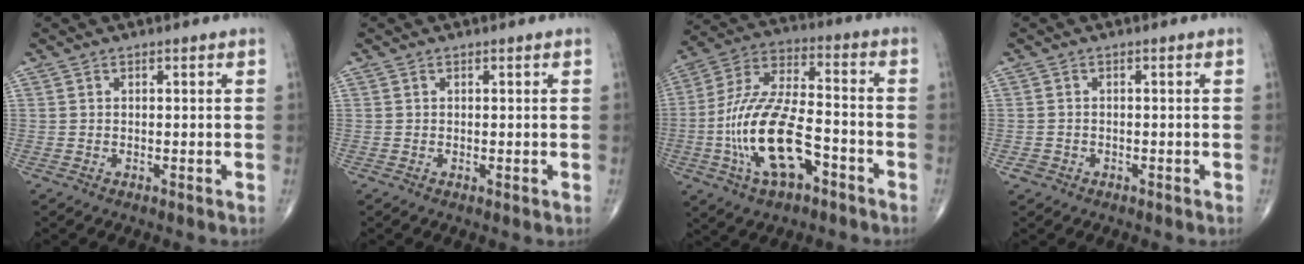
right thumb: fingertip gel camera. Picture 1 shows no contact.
{"total": 0.5, "force": [0.0, 0.1, 0.5], "torque": [-0.007, -0.003, 0.000]}
{"total": 18.4, "force": [-6.3, 8.2, 15.2], "torque": [-0.301, 0.040, -0.110]}
{"total": 1.4, "force": [-0.8, 1.1, 0.2], "torque": [-0.002, 0.007, -0.014]}